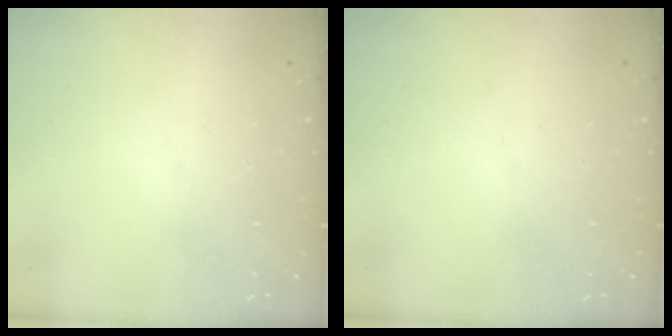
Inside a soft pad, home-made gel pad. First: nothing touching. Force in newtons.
{"total": 0.0}